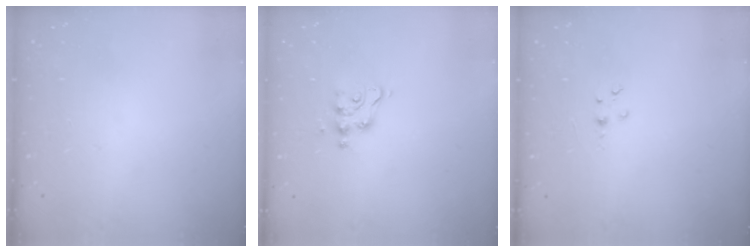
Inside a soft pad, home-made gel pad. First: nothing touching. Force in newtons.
{"total": 4.1, "press": 4.1, "slide": 0.1}
{"total": 1.8, "press": 1.7, "slide": 0.3}